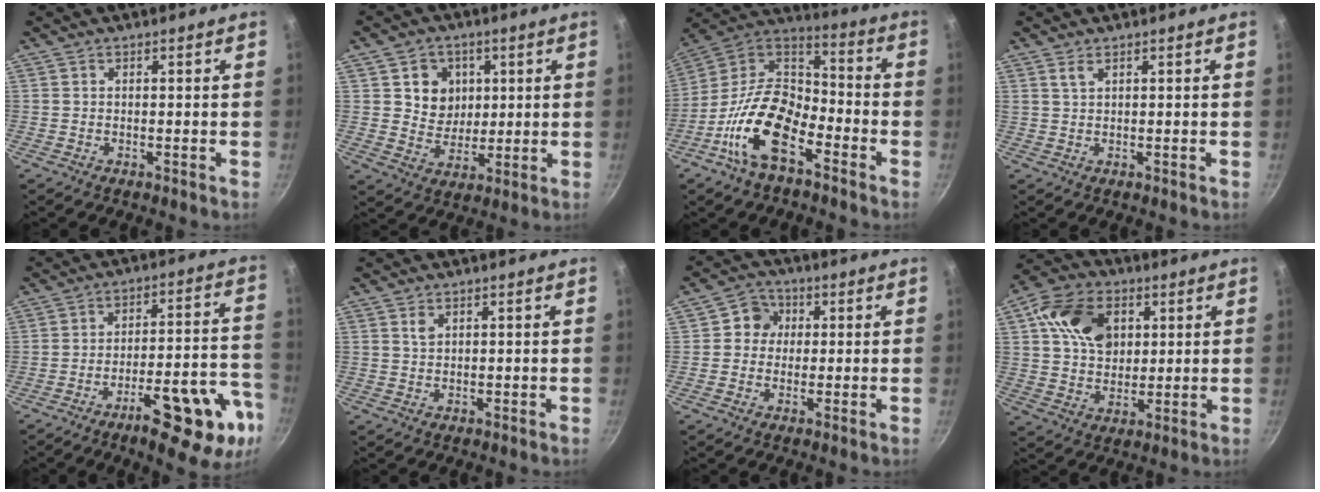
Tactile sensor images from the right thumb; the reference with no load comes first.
{"total": 8.3, "force": [2.3, 7.4, 2.8], "torque": [-0.005, -0.016, 0.042]}
{"total": 17.8, "force": [-8.6, 9.3, 12.5], "torque": [-0.216, 0.068, -0.186]}
{"total": 1.5, "force": [0.8, 0.5, 1.1], "torque": [-0.024, -0.001, 0.019]}
{"total": 18.2, "force": [-9.5, 5.1, 14.6], "torque": [-0.163, 0.056, -0.132]}
{"total": 1.5, "force": [0.8, 0.9, 0.9], "torque": [-0.015, -0.003, 0.016]}
{"total": 5.2, "force": [0.7, 4.9, 1.6], "torque": [0.013, 0.005, 0.001]}
{"total": 12.9, "force": [4.2, 9.6, 7.5], "torque": [-0.107, -0.003, 0.068]}